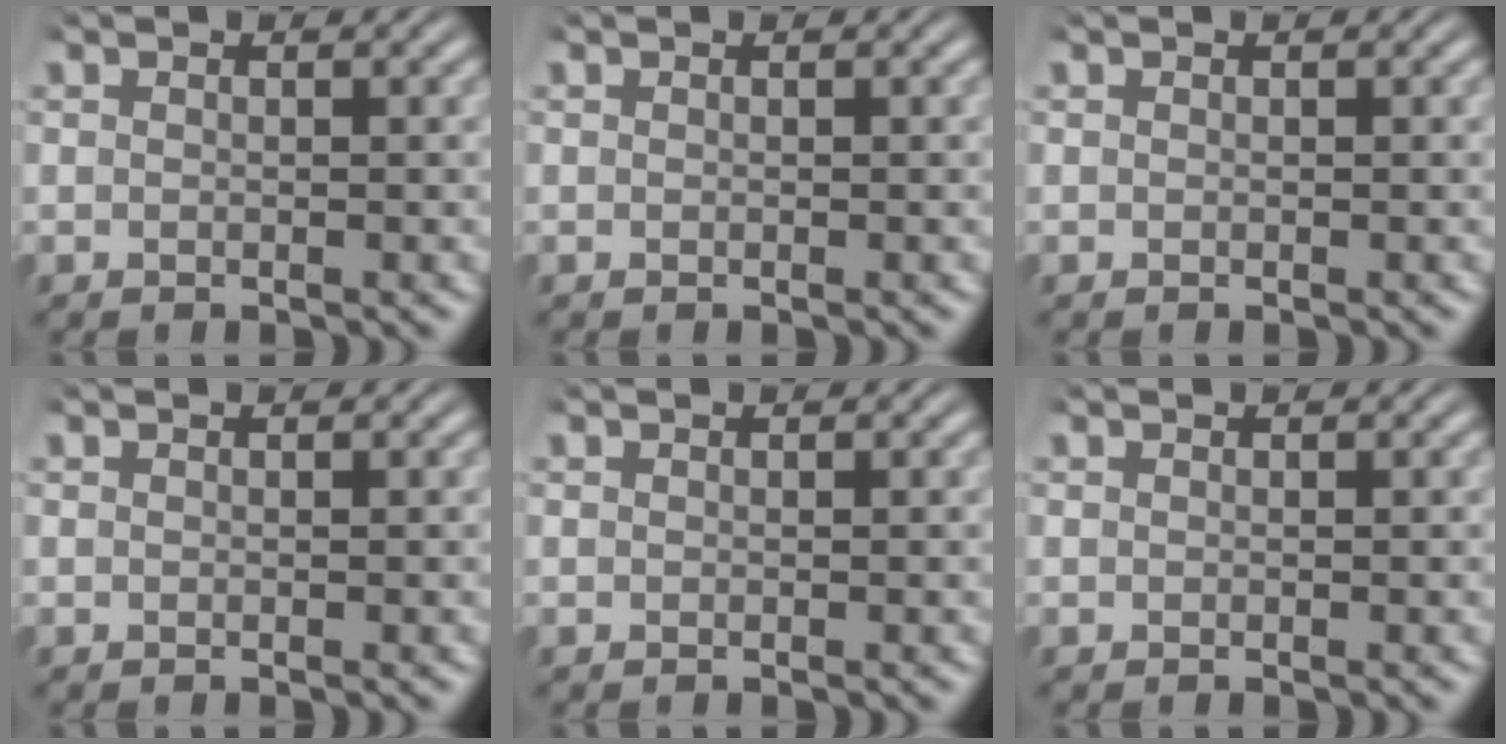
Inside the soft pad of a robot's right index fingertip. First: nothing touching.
{"total": 0.0}
{"total": 0.0}
{"total": 0.0}
{"total": 0.0}
{"total": 0.0}